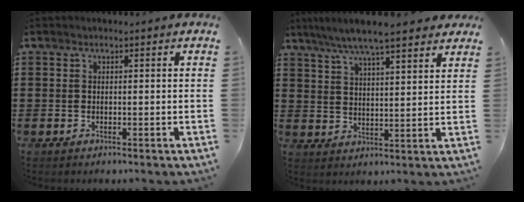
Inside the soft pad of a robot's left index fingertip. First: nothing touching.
{"total": 6.7, "force": [5.7, 0.6, 3.5], "torque": [-0.085, -0.013, 0.101]}